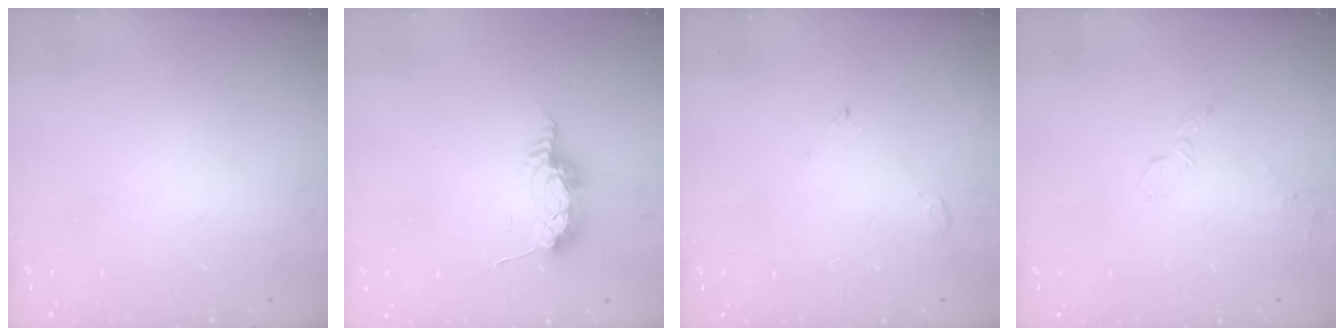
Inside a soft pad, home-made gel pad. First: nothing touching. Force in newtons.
{"total": 15.2, "press": 10.7, "slide": 10.8}
{"total": 2.7, "press": 2.6, "slide": 0.8}
{"total": 5.3, "press": 5.2, "slide": 1.2}